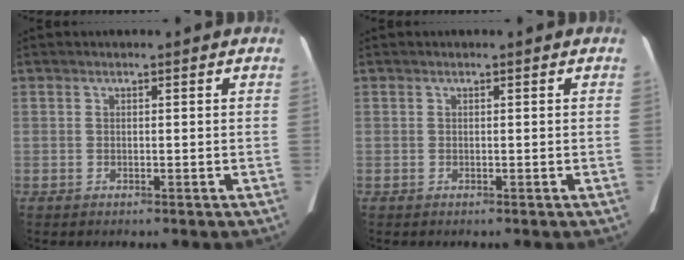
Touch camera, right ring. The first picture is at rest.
{"total": 0.0}